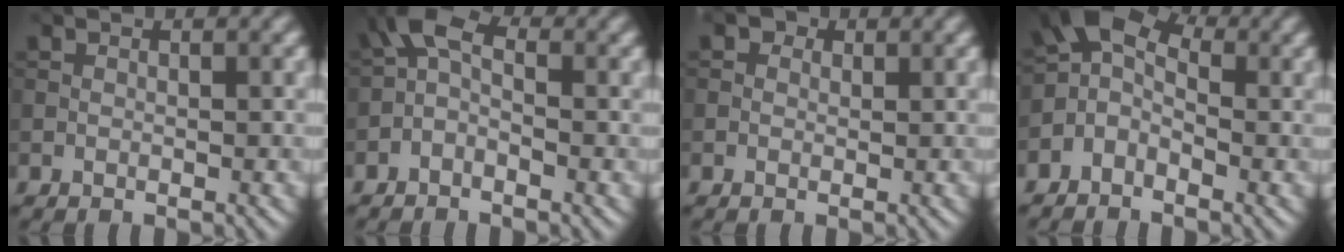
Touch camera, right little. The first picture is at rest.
{"total": 3.1, "force": [-0.9, 1.7, 2.4], "torque": [-0.049, 0.010, -0.033]}
{"total": 1.4, "force": [0.8, 1.0, 0.5], "torque": [-0.009, -0.002, 0.003]}
{"total": 4.6, "force": [-1.1, 3.3, 3.0], "torque": [-0.045, 0.019, -0.041]}